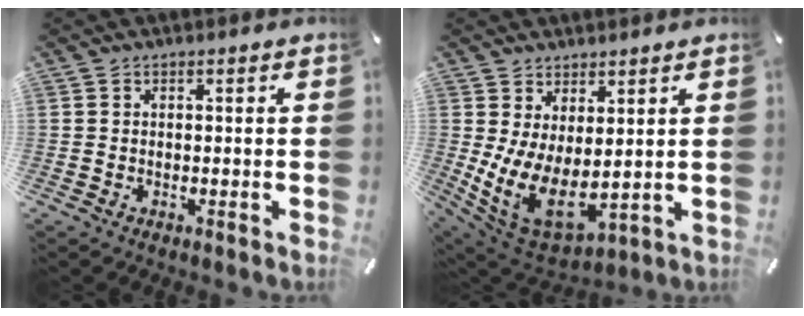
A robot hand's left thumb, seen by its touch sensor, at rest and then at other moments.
{"total": 10.0, "force": [1.0, 6.2, 7.8], "torque": [-0.157, -0.033, 0.030]}